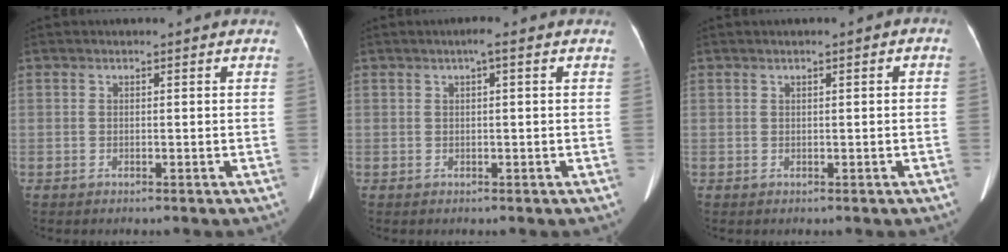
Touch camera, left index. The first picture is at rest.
{"total": 1.5, "force": [0.6, 0.0, 1.4], "torque": [-0.023, 0.006, 0.005]}
{"total": 1.3, "force": [0.3, 0.4, 1.2], "torque": [-0.014, 0.010, 0.003]}